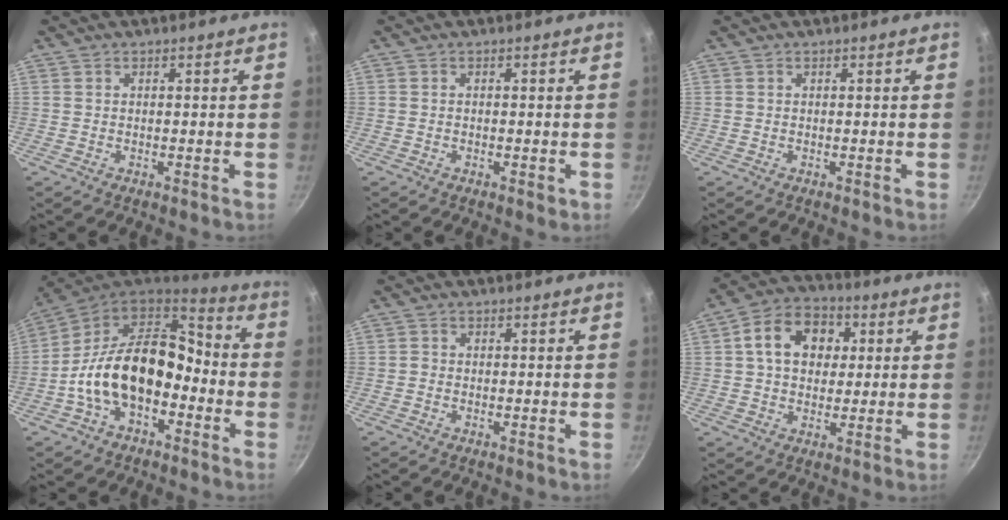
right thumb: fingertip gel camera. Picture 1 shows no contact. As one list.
[{"total": 1.1, "force": [-0.4, 0.5, 0.9], "torque": [-0.013, 0.001, -0.008]}, {"total": 0.0}, {"total": 18.7, "force": [-4.3, 11.9, 13.7], "torque": [-0.210, 0.060, -0.088]}, {"total": 0.7, "force": [-0.3, 0.6, 0.2], "torque": [-0.002, 0.002, -0.008]}, {"total": 12.1, "force": [2.6, 9.1, 7.5], "torque": [-0.098, 0.017, 0.028]}]